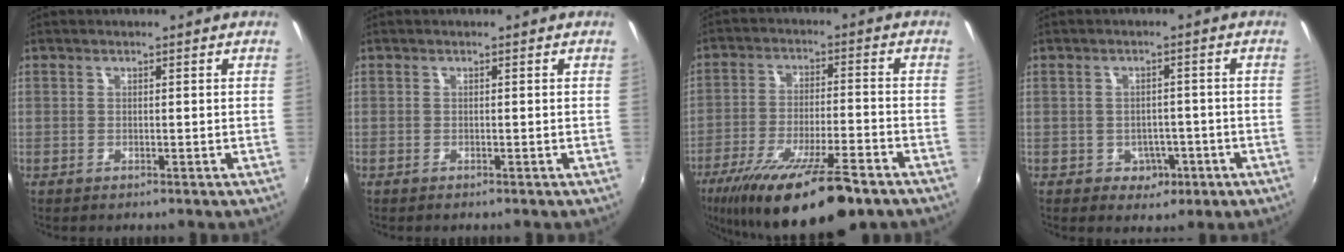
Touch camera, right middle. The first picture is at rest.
{"total": 0.0}
{"total": 19.5, "force": [-13.5, 4.2, 13.4], "torque": [-0.247, -0.048, -0.219]}
{"total": 4.6, "force": [-1.8, 4.0, 1.5], "torque": [-0.037, 0.005, -0.012]}